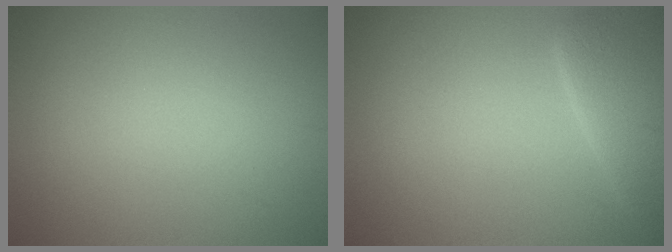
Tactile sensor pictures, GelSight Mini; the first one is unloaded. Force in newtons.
{"total": 4.2, "press": 4.2, "slide": 0.1}